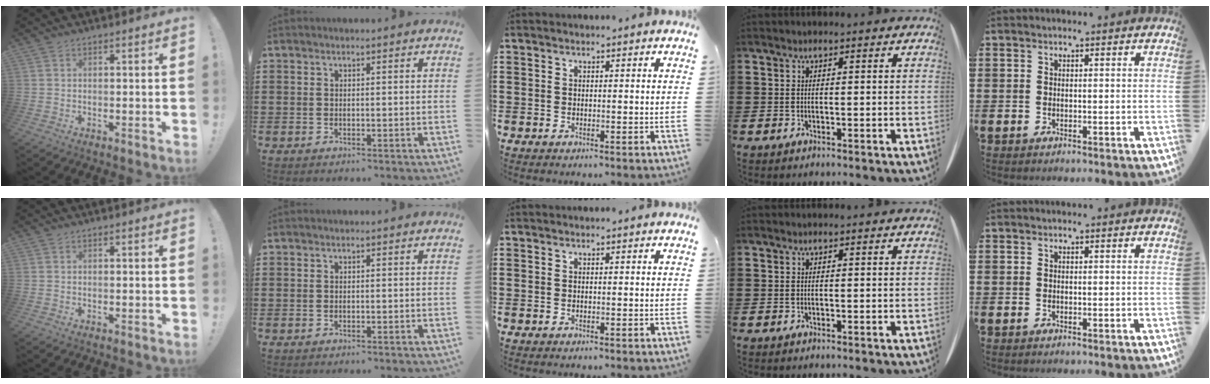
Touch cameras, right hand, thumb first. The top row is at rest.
{}